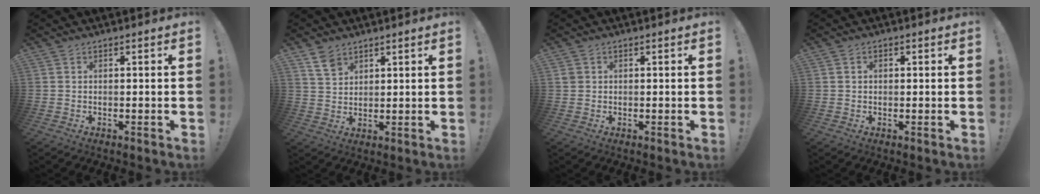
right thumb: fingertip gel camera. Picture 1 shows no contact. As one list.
[{"total": 5.9, "force": [4.1, 3.6, 2.2], "torque": [-0.039, -0.018, 0.080]}, {"total": 1.5, "force": [0.5, 1.4, 0.5], "torque": [-0.008, 0.003, 0.009]}, {"total": 0.9, "force": [0.0, 0.8, 0.4], "torque": [-0.004, 0.002, -0.002]}]